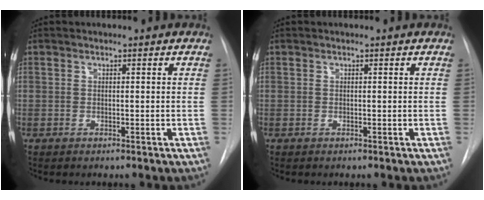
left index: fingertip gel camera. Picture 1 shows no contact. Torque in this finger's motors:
{"motor_torque": [0.00, 0.00, 0.00, 0.01]}